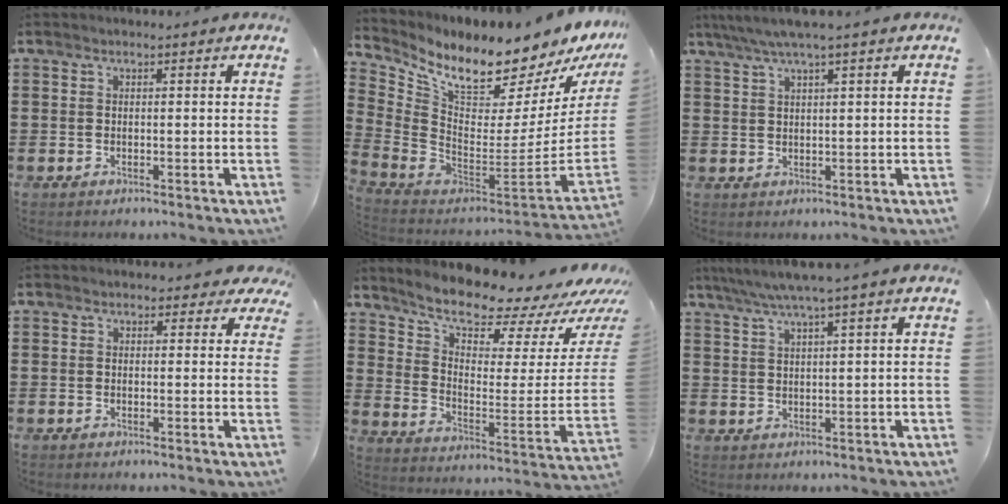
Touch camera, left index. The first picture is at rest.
{"total": 9.5, "force": [8.3, 2.0, 4.0], "torque": [-0.105, -0.085, 0.136]}
{"total": 3.1, "force": [1.8, -0.2, 2.5], "torque": [-0.050, 0.000, 0.031]}
{"total": 1.7, "force": [1.1, 1.1, 0.6], "torque": [-0.003, 0.003, 0.015]}
{"total": 8.8, "force": [8.1, 1.5, 3.1], "torque": [-0.073, -0.086, 0.134]}
{"total": 3.6, "force": [2.2, -0.4, 2.8], "torque": [-0.059, -0.004, 0.036]}